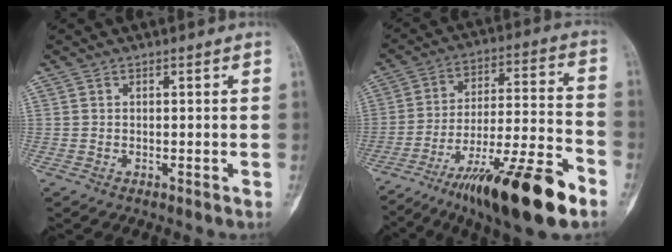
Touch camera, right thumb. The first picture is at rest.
{"total": 23.2, "force": [-14.7, 4.4, 17.3], "torque": [-0.255, 0.055, -0.240]}